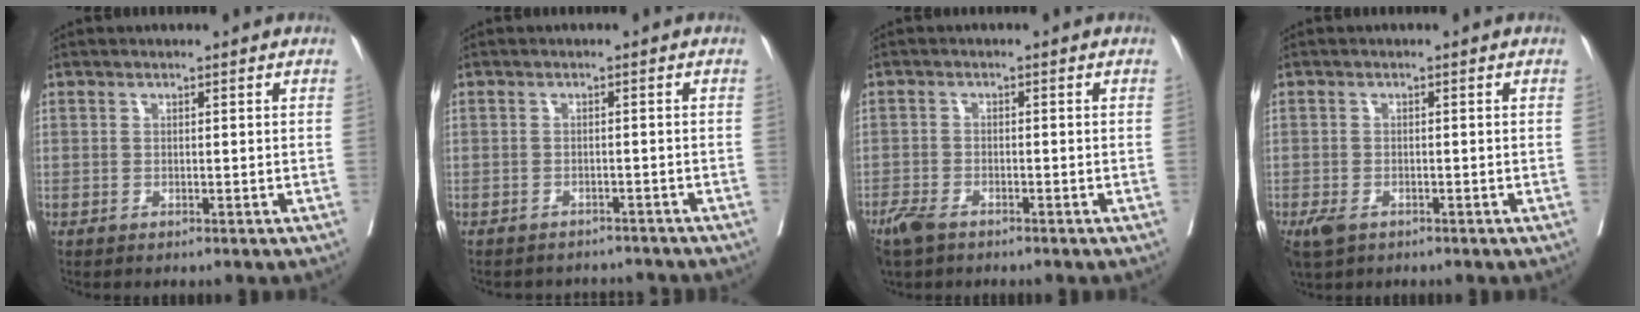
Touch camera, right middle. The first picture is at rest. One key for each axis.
{"total": 5.7, "fx": -5.5, "fy": 1.5, "fz": 0.1, "tx": -0.002, "ty": 0.004, "tz": -0.064}
{"total": 4.3, "fx": -3.3, "fy": 1.7, "fz": 2.3, "tx": -0.049, "ty": -0.008, "tz": -0.058}
{"total": 3.7, "fx": -2.2, "fy": 2.1, "fz": 2.1, "tx": -0.045, "ty": -0.007, "tz": -0.034}